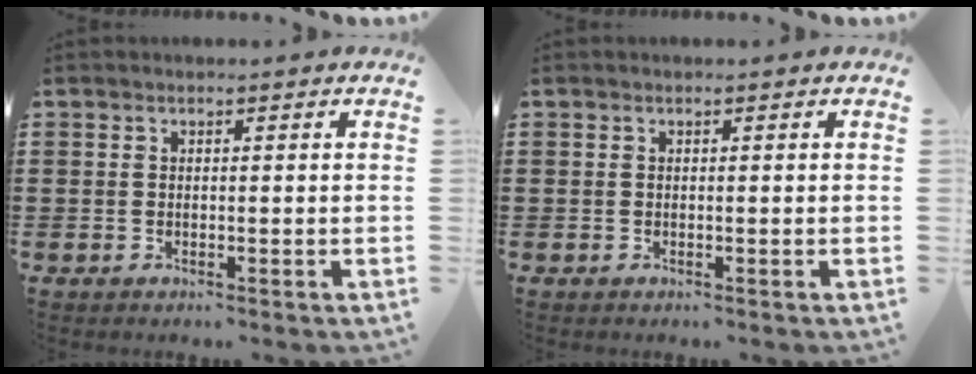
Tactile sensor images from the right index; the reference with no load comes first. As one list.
[{"total": 0.0}]